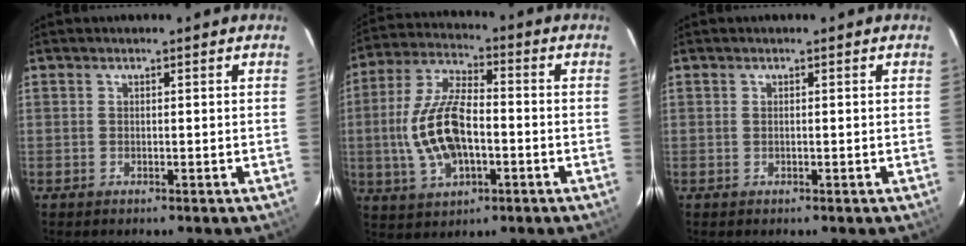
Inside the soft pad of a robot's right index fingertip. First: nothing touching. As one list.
[{"total": 14.1, "force": [-2.3, 6.9, 12.1], "torque": [-0.257, 0.006, -0.038]}, {"total": 0.0}]